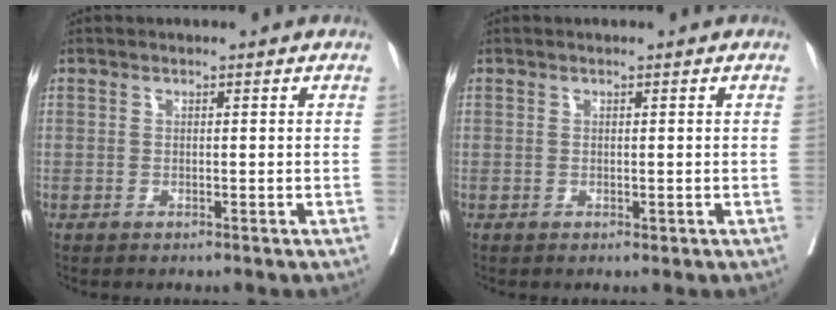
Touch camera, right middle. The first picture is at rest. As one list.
[{"total": 0.0}]